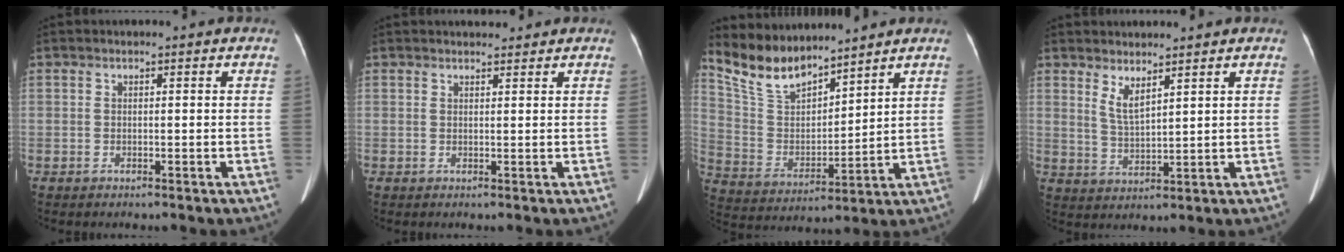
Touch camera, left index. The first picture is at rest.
{"total": 2.5, "force": [2.4, 0.7, 0.7], "torque": [-0.006, 0.015, 0.034]}
{"total": 10.6, "force": [9.8, 2.9, 2.8], "torque": [-0.071, 0.010, 0.206]}
{"total": 3.5, "force": [2.6, 0.5, 2.4], "torque": [-0.053, -0.014, 0.058]}